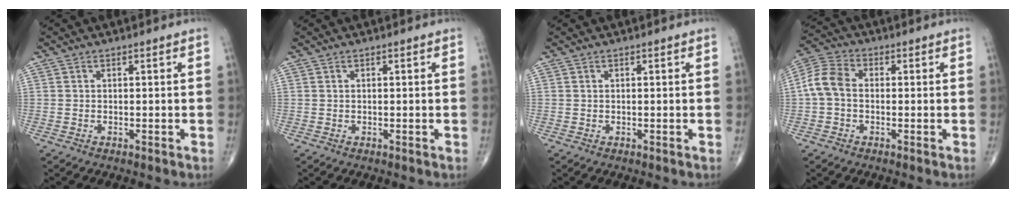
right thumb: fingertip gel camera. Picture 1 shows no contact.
{"total": 0.0}
{"total": 0.0}
{"total": 6.7, "force": [-0.4, 4.7, 4.7], "torque": [-0.094, 0.020, -0.021]}